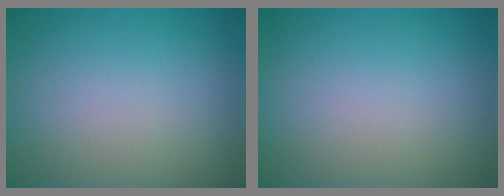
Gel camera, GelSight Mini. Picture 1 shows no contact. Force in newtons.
{"total": 0.0}